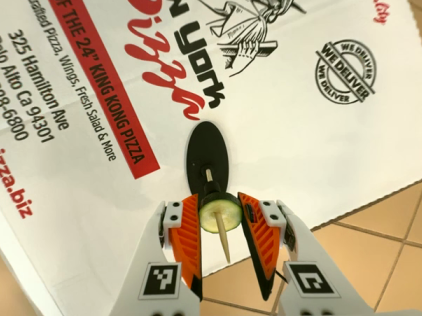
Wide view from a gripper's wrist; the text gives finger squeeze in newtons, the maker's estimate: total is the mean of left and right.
{"total": 7.9, "left": 7.8, "right": 7.9}